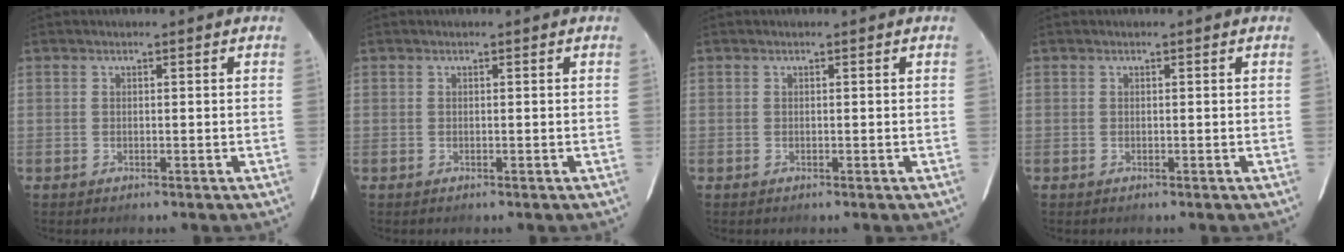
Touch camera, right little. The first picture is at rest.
{"total": 0.0}
{"total": 0.0}
{"total": 0.0}